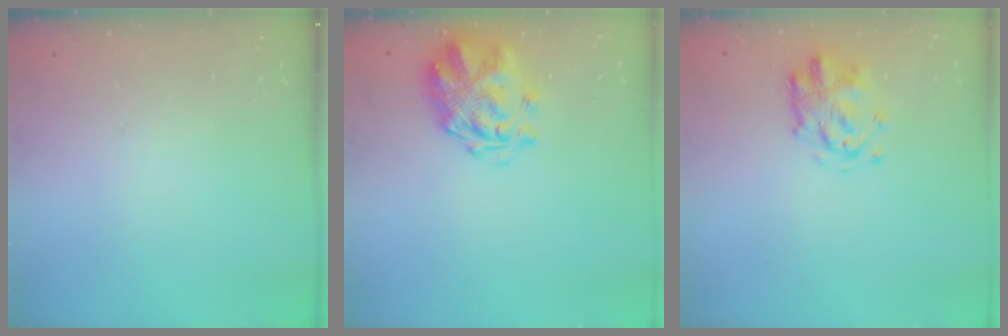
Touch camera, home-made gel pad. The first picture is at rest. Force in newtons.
{"total": 3.1, "press": 2.7, "slide": 1.5}
{"total": 3.5, "press": 3.5, "slide": 0.3}